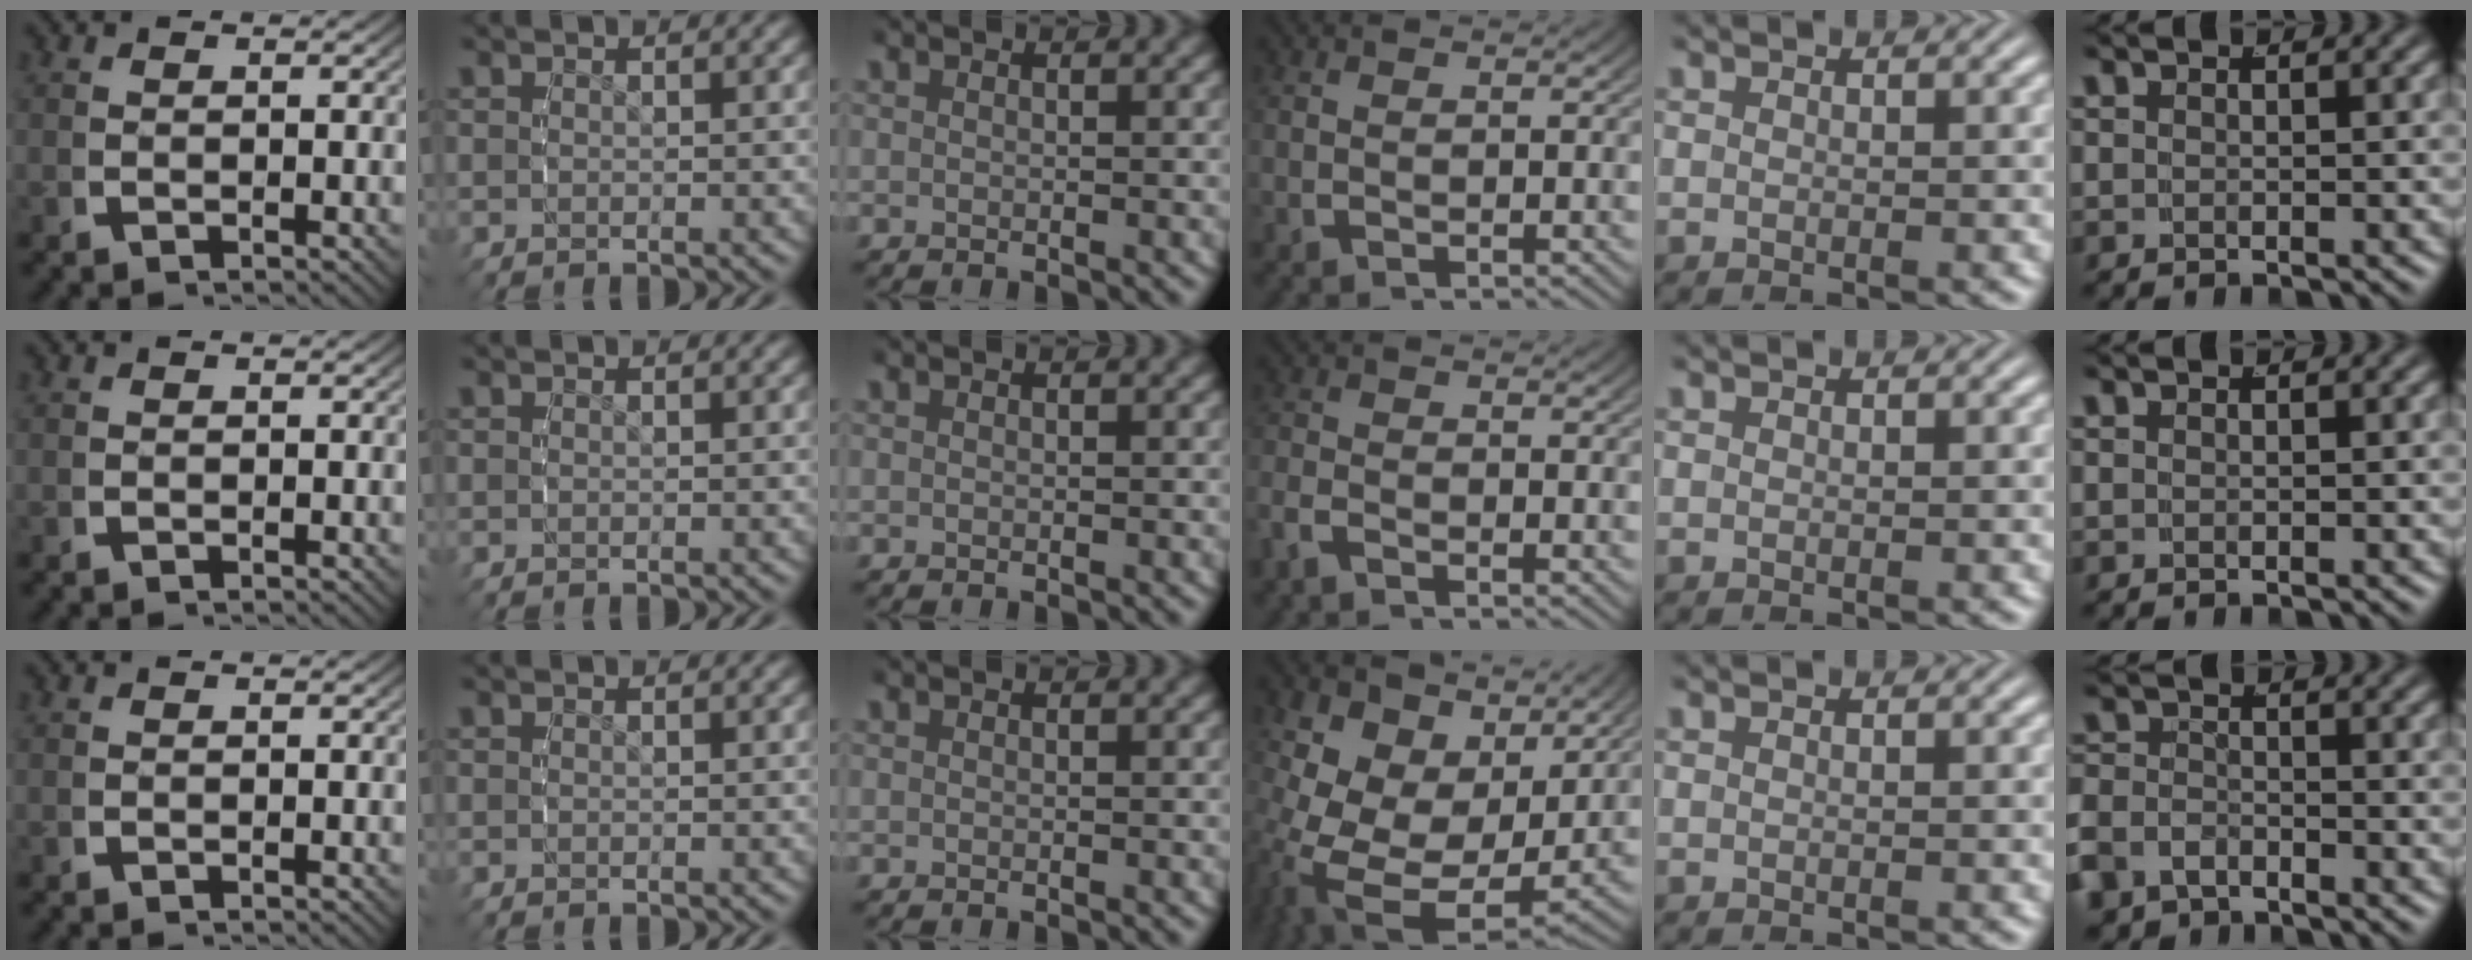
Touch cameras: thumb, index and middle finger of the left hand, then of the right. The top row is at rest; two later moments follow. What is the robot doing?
{"motion": "grasp_and_lifting", "object": "backpack"}